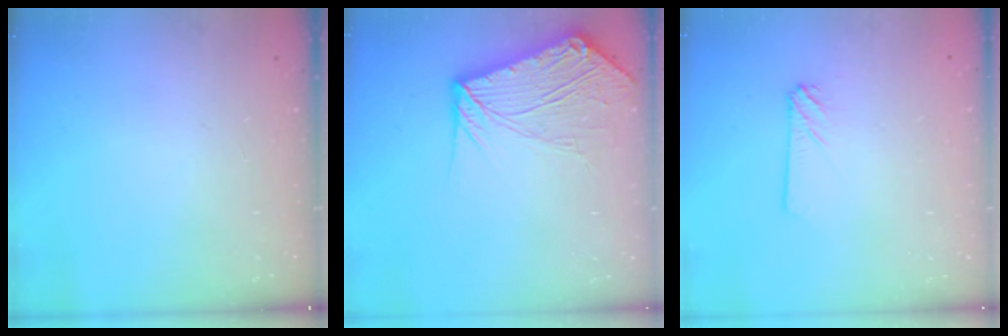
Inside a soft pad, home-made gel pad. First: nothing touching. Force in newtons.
{"total": 11.2, "press": 11.1, "slide": 1.4}
{"total": 2.4, "press": 2.4, "slide": 0.3}